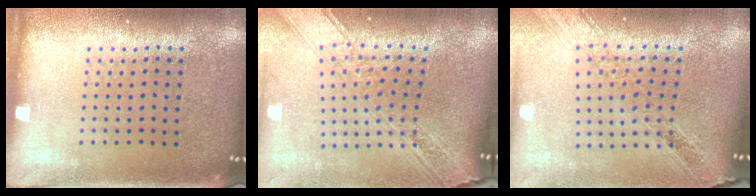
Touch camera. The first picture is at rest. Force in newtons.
{"total": 3.5, "press": 2.6, "slide": 2.4}
{"total": 1.2, "press": 1.2, "slide": 0.3}